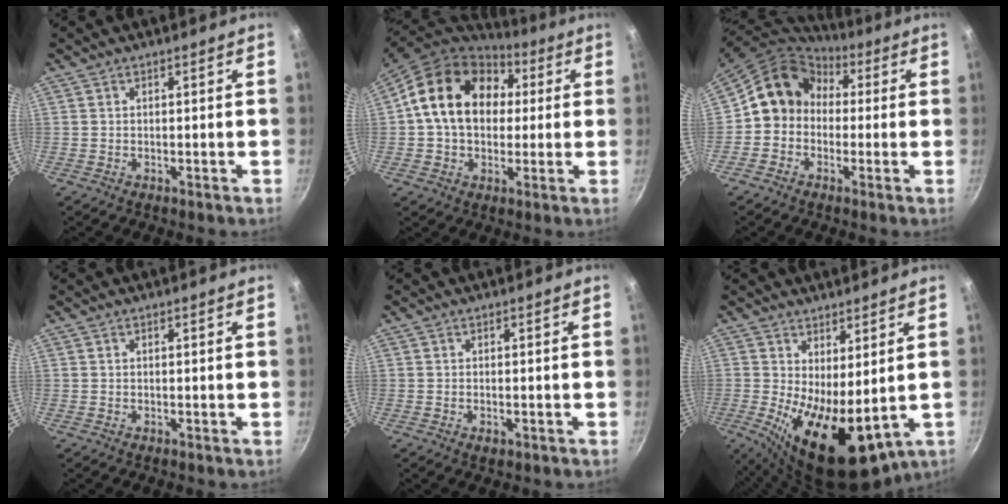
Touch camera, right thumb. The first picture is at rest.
{"total": 19.0, "force": [3.7, 14.4, 11.9], "torque": [-0.181, 0.025, 0.051]}
{"total": 11.5, "force": [0.8, 10.1, 5.4], "torque": [-0.060, 0.035, -0.013]}
{"total": 0.0}
{"total": 1.6, "force": [-0.6, 0.8, 1.3], "torque": [-0.021, -0.002, -0.008]}
{"total": 12.7, "force": [0.0, 5.6, 11.4], "torque": [-0.166, -0.020, 0.018]}